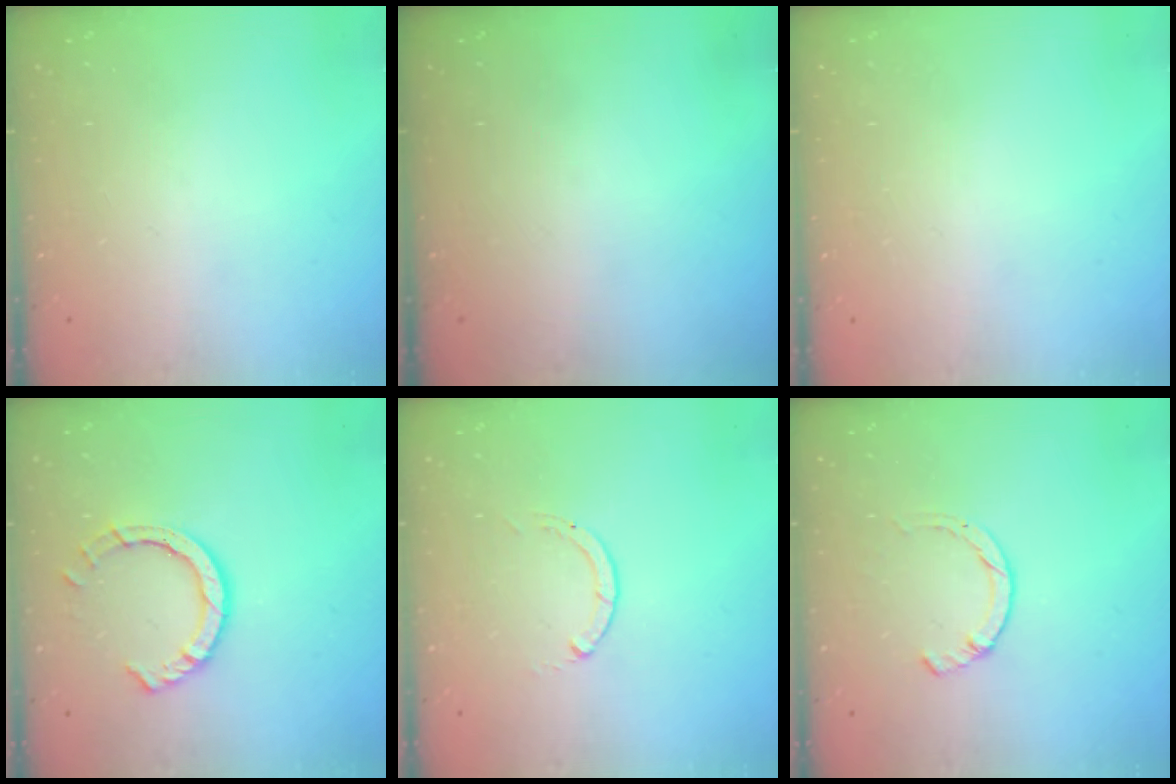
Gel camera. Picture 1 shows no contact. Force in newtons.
{"total": 0.0}
{"total": 2.6, "press": 2.6, "slide": 0.2}
{"total": 8.0, "press": 7.9, "slide": 0.9}
{"total": 0.0}
{"total": 2.3, "press": 2.3, "slide": 0.5}